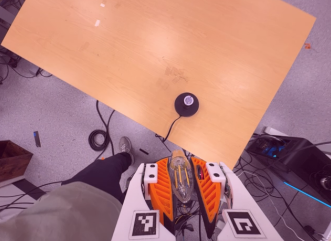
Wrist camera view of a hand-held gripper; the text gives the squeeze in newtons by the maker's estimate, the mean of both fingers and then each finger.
{"total": 19.6, "left": 20.9, "right": 18.2}